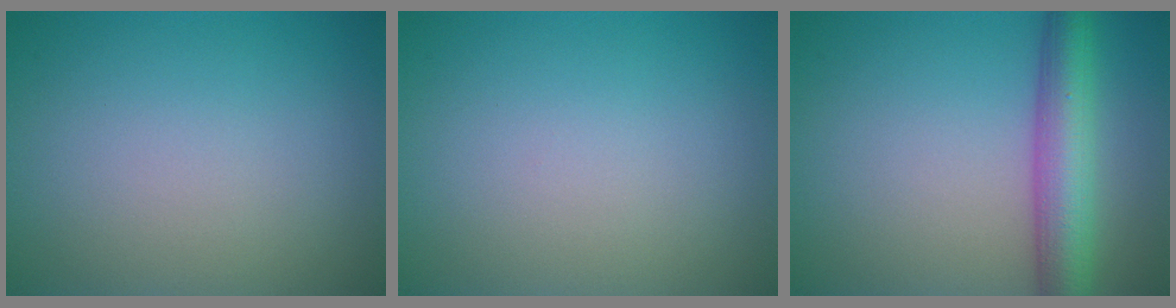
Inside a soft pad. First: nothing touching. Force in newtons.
{"total": 0.0}
{"total": 5.9, "press": 5.9, "slide": 0.2}